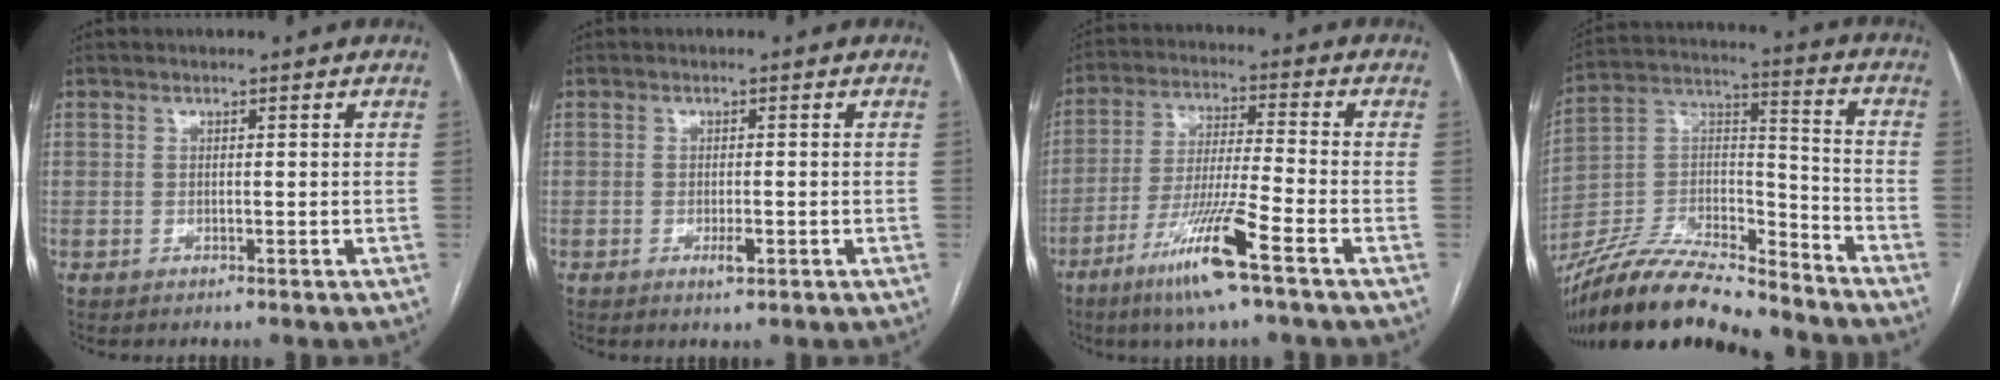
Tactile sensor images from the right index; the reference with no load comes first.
{"total": 2.0, "force": [-0.8, 0.5, 1.8], "torque": [-0.031, -0.003, -0.010]}
{"total": 12.3, "force": [-6.8, -0.6, 10.2], "torque": [-0.202, -0.026, -0.130]}
{"total": 21.1, "force": [-19.0, 3.8, 8.3], "torque": [-0.172, 0.011, -0.339]}